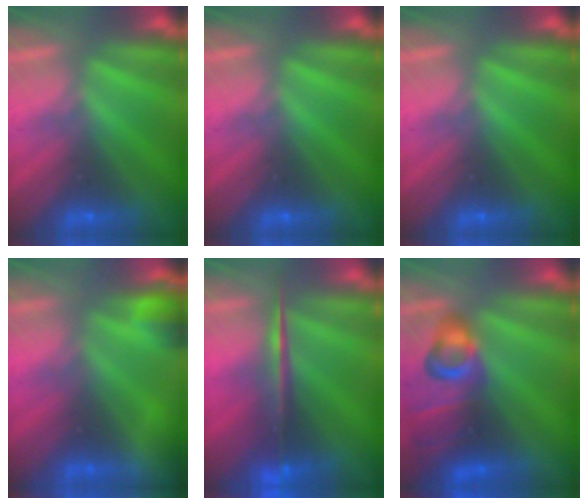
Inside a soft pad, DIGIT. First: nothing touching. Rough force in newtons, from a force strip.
{"total": 0.0}
{"total": 0.0}
{"total": 4.9}
{"total": 5.7}
{"total": 6.9}